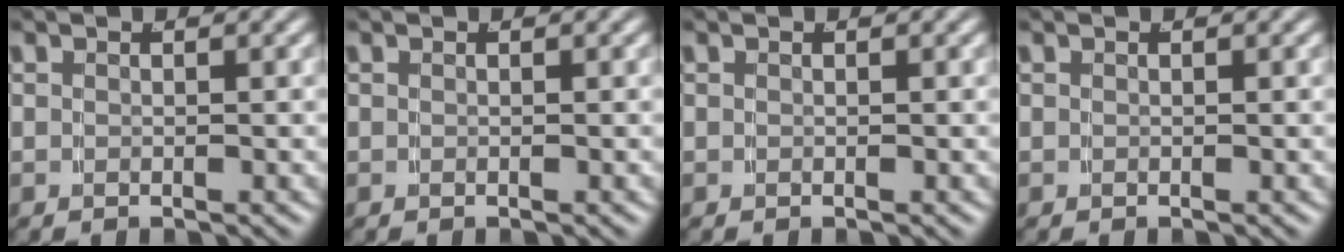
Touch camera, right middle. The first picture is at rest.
{"total": 0.0}
{"total": 0.0}
{"total": 0.0}